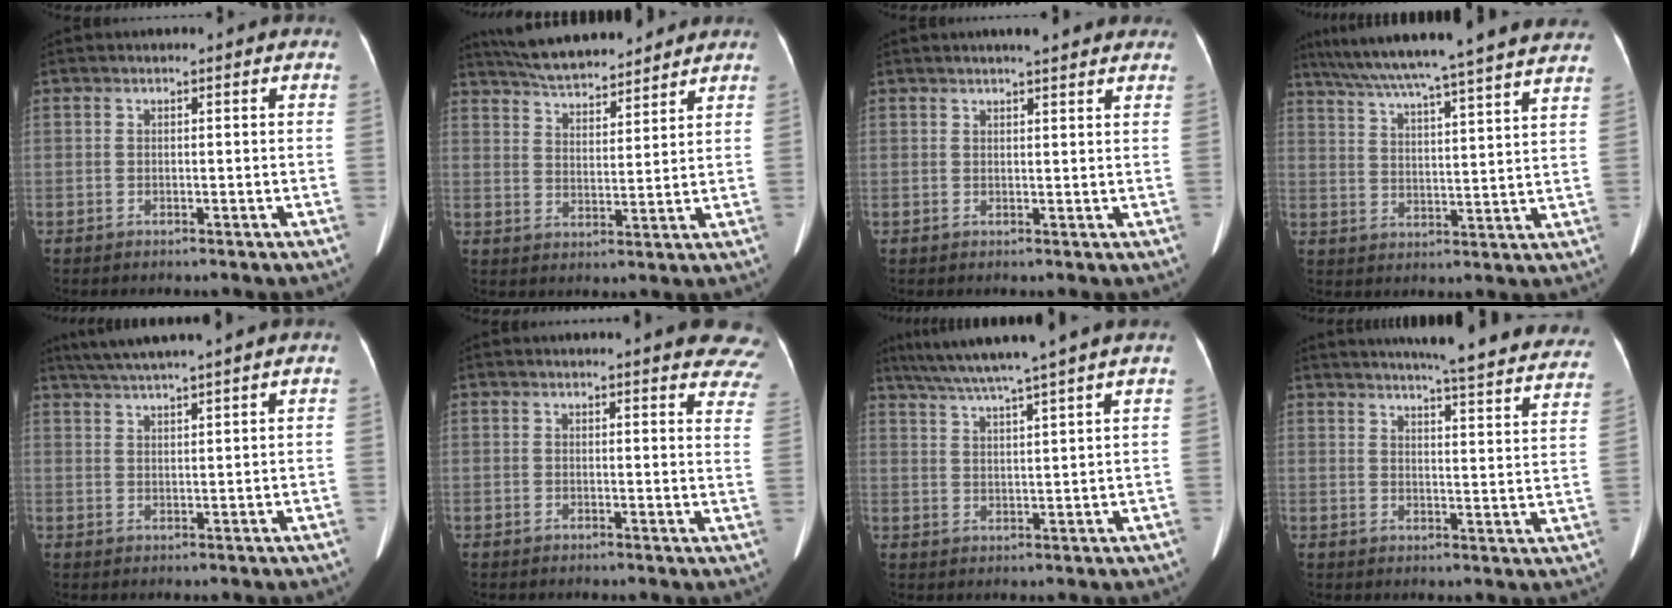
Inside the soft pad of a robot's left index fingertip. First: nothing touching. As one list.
[{"total": 11.9, "force": [10.8, 2.6, 4.2], "torque": [-0.072, 0.022, 0.174]}, {"total": 4.8, "force": [4.0, 0.7, 2.5], "torque": [-0.023, 0.013, 0.037]}, {"total": 26.7, "force": [23.8, -0.2, 12.3], "torque": [-0.208, -0.010, 0.316]}, {"total": 7.2, "force": [6.1, -1.3, 3.6], "torque": [-0.064, 0.024, 0.102]}, {"total": 15.7, "force": [14.4, 2.6, 5.7], "torque": [-0.046, -0.049, 0.136]}, {"total": 11.0, "force": [9.1, -2.2, 5.8], "torque": [-0.098, 0.012, 0.139]}, {"total": 26.1, "force": [23.8, 2.1, 10.6], "torque": [-0.141, -0.069, 0.265]}]